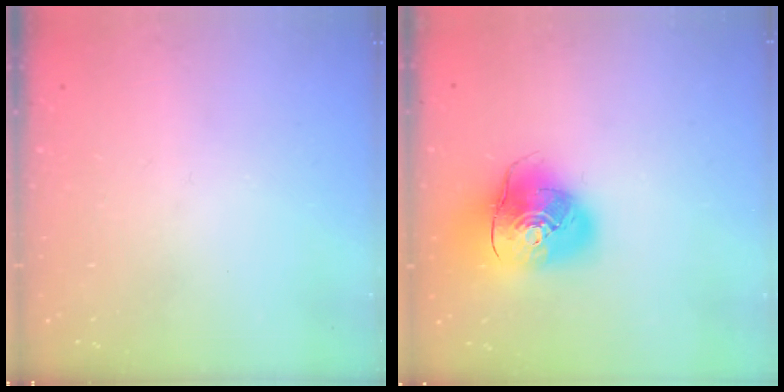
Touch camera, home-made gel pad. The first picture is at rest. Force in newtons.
{"total": 14.0, "press": 13.8, "slide": 2.4}